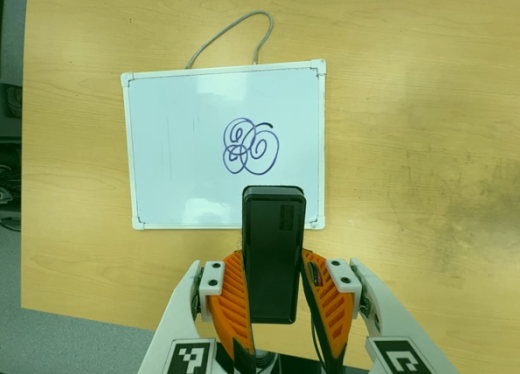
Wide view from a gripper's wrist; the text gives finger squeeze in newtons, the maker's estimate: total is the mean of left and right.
{"total": 4.4, "left": 2.8, "right": 6.1}